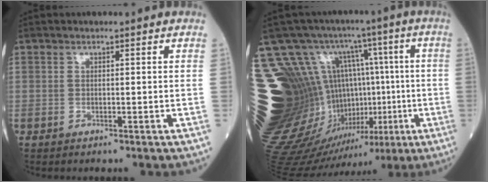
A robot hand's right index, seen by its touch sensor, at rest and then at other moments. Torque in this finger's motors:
{"motor_torque": [-0.14, -0.18, -0.02, 0.01]}